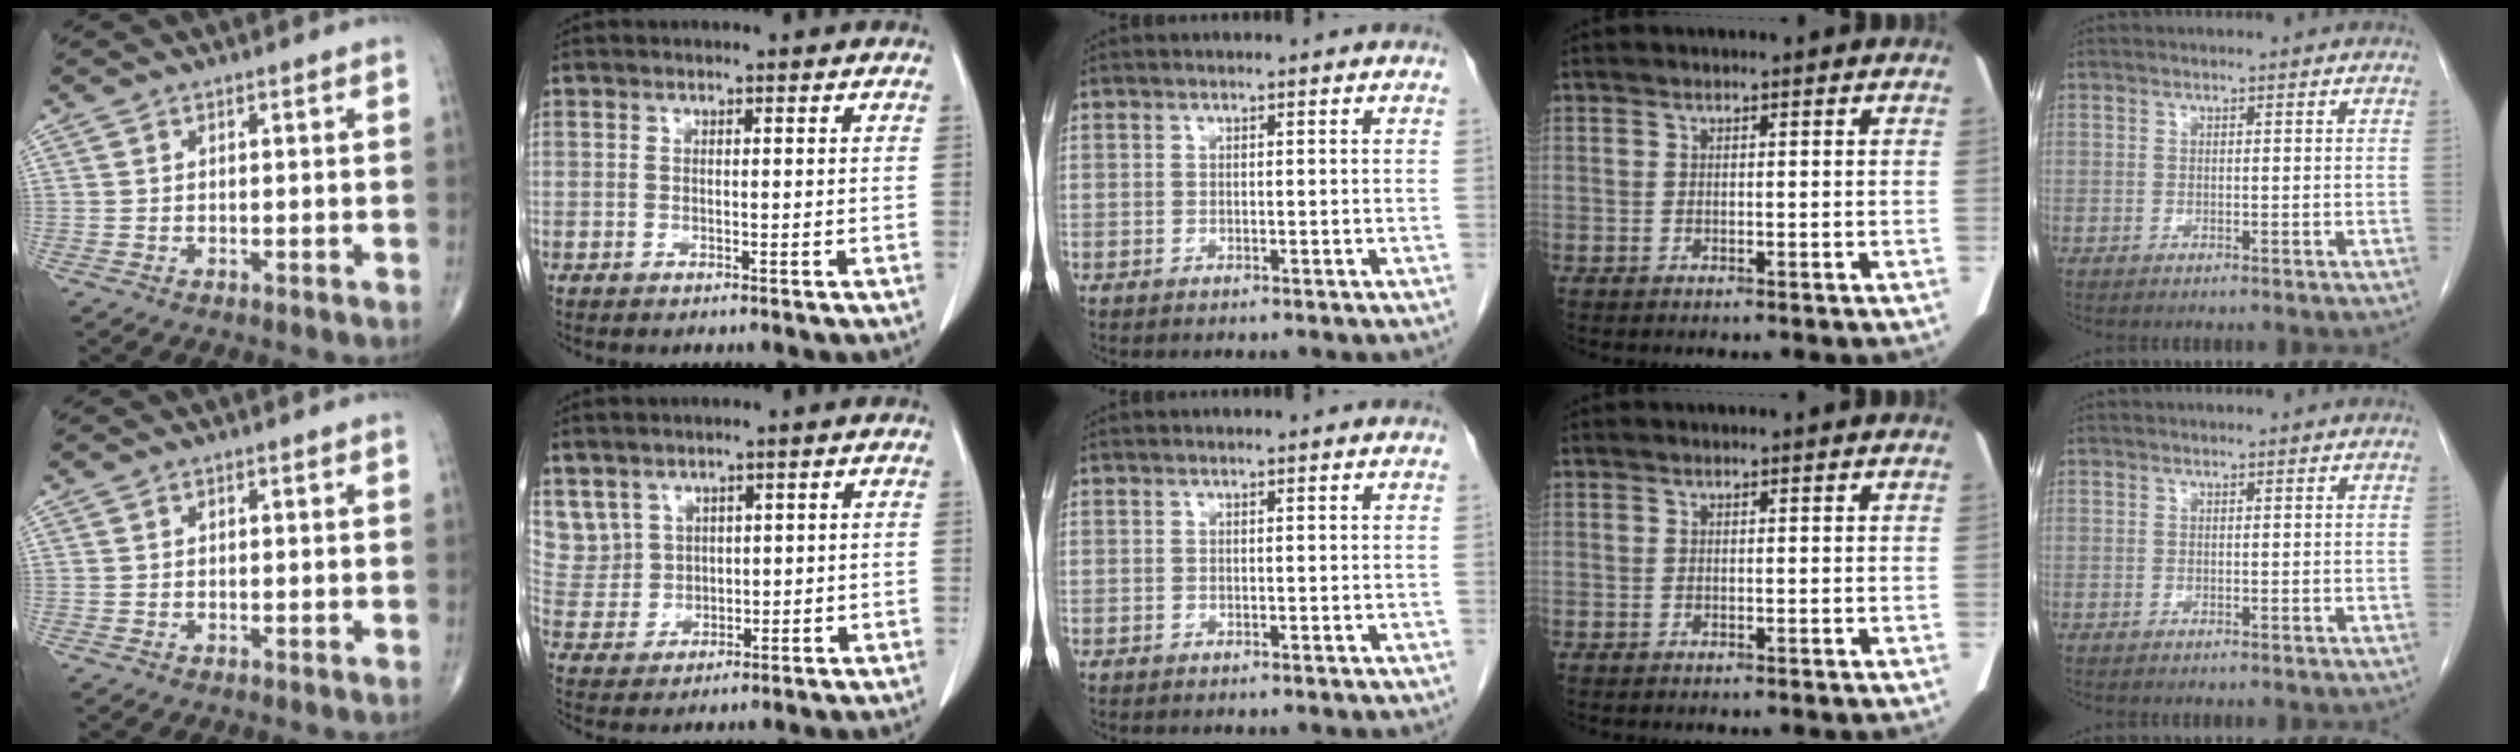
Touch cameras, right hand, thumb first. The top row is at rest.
{"index": {"total": 7.7, "force": [4.7, 6.1, 0.8], "torque": [-0.030, 0.017, 0.115]}}